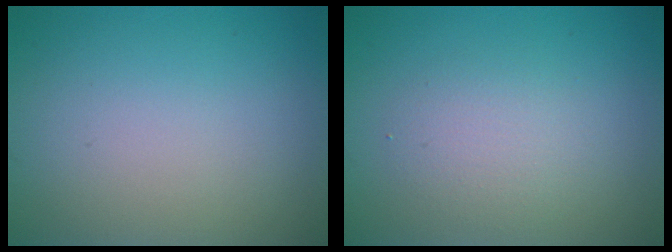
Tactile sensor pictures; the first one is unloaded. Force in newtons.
{"total": 2.3, "press": 2.3, "slide": 0.2}